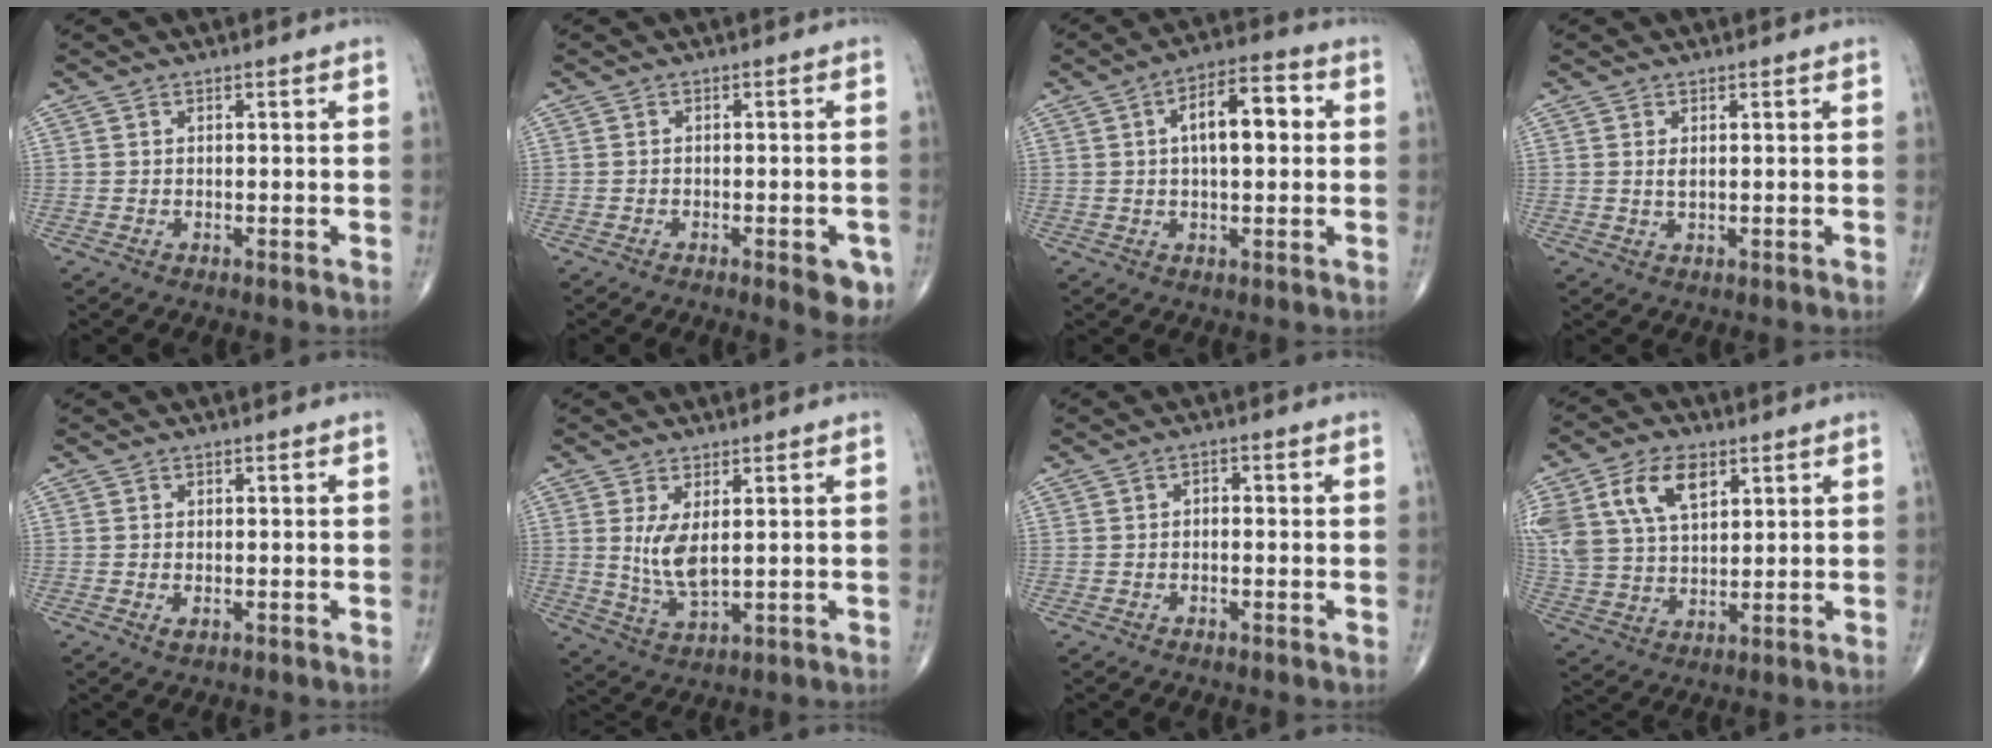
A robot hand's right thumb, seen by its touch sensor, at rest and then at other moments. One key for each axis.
{"total": 5.6, "fx": -2.6, "fy": 1.9, "fz": 4.6, "tx": -0.041, "ty": 0.001, "tz": -0.029}
{"total": 10.3, "fx": 1.7, "fy": 4.6, "fz": 9.0, "tx": -0.129, "ty": 0.022, "tz": 0.019}
{"total": 1.3, "fx": 0.4, "fy": 0.6, "fz": 1.1, "tx": -0.021, "ty": -0.004, "tz": 0.011}
{"total": 1.2, "fx": -0.3, "fy": 0.7, "fz": 1.0, "tx": -0.019, "ty": -0.004, "tz": -0.005}
{"total": 6.4, "fx": 1.4, "fy": 2.6, "fz": 5.7, "tx": -0.113, "ty": -0.022, "tz": 0.038}
{"total": 1.4, "fx": -0.1, "fy": 0.9, "fz": 1.1, "tx": -0.009, "ty": 0.007, "tz": -0.006}
{"total": 15.0, "fx": 6.5, "fy": 9.0, "fz": 10.0, "tx": -0.200, "ty": -0.011, "tz": 0.129}